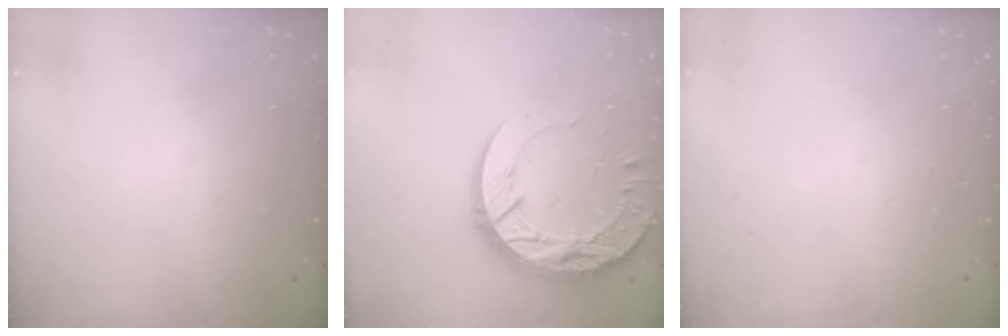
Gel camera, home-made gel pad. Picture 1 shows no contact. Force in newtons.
{"total": 18.0, "press": 17.9, "slide": 1.6}
{"total": 0.0}